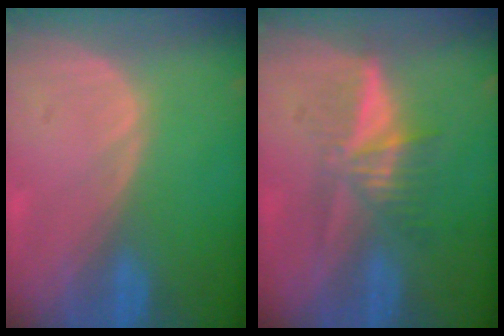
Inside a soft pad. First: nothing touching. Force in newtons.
{"total": 5.2, "press": 5.1, "slide": 1.0}